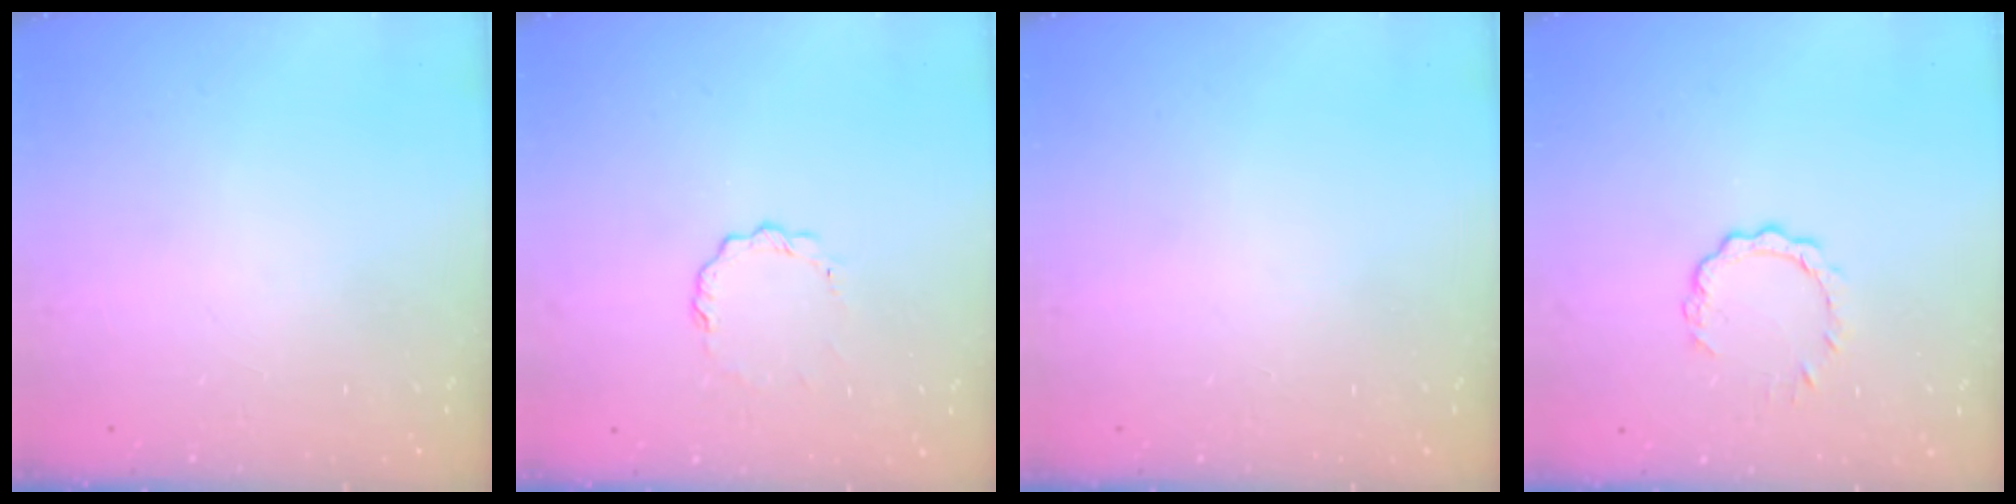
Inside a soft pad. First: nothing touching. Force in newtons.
{"total": 5.4, "press": 5.3, "slide": 0.4}
{"total": 0.0}
{"total": 5.0, "press": 4.9, "slide": 0.6}